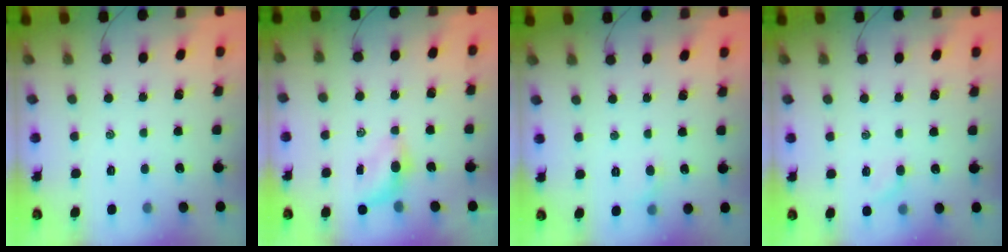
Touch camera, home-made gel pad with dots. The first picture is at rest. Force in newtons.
{"total": 4.0, "press": 3.9, "slide": 1.0}
{"total": 3.5, "press": 3.3, "slide": 1.1}
{"total": 4.3, "press": 4.2, "slide": 1.1}